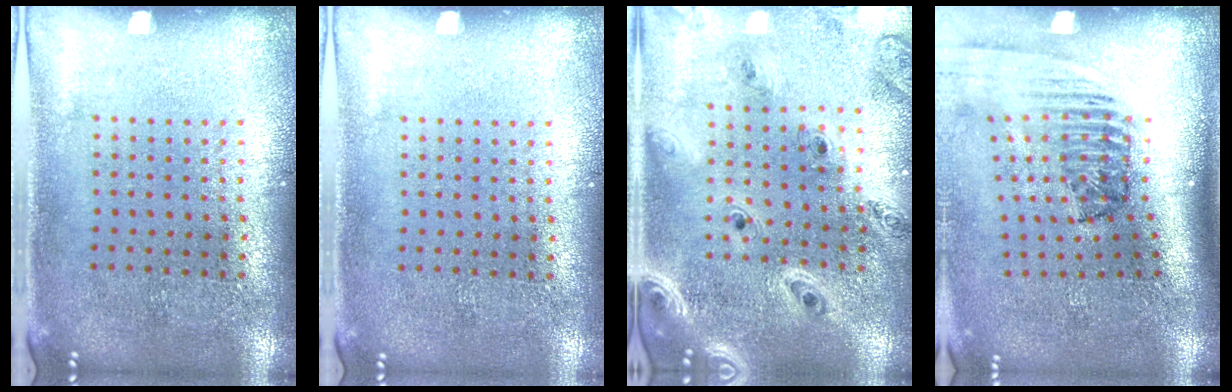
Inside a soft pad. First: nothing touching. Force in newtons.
{"total": 0.0}
{"total": 1.8, "press": 1.7, "slide": 0.4}
{"total": 2.4, "press": 1.5, "slide": 1.8}